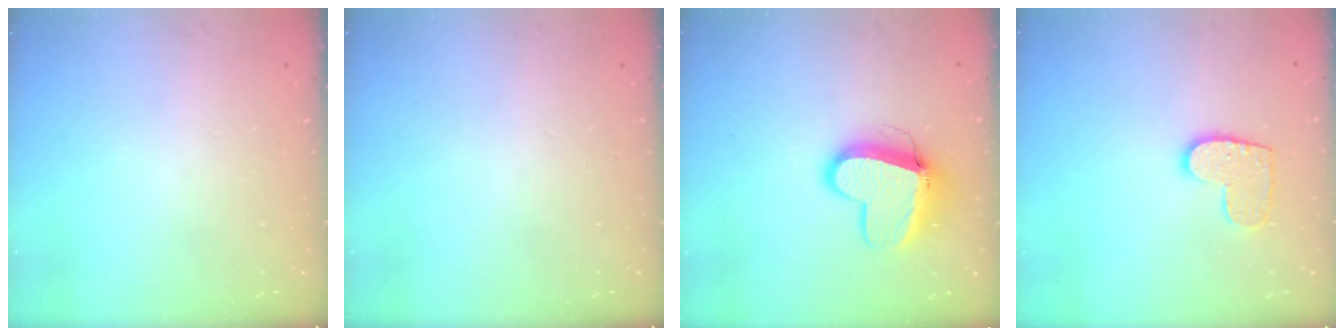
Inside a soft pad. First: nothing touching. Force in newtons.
{"total": 0.0}
{"total": 11.7, "press": 11.6, "slide": 1.3}
{"total": 9.7, "press": 9.7, "slide": 0.3}